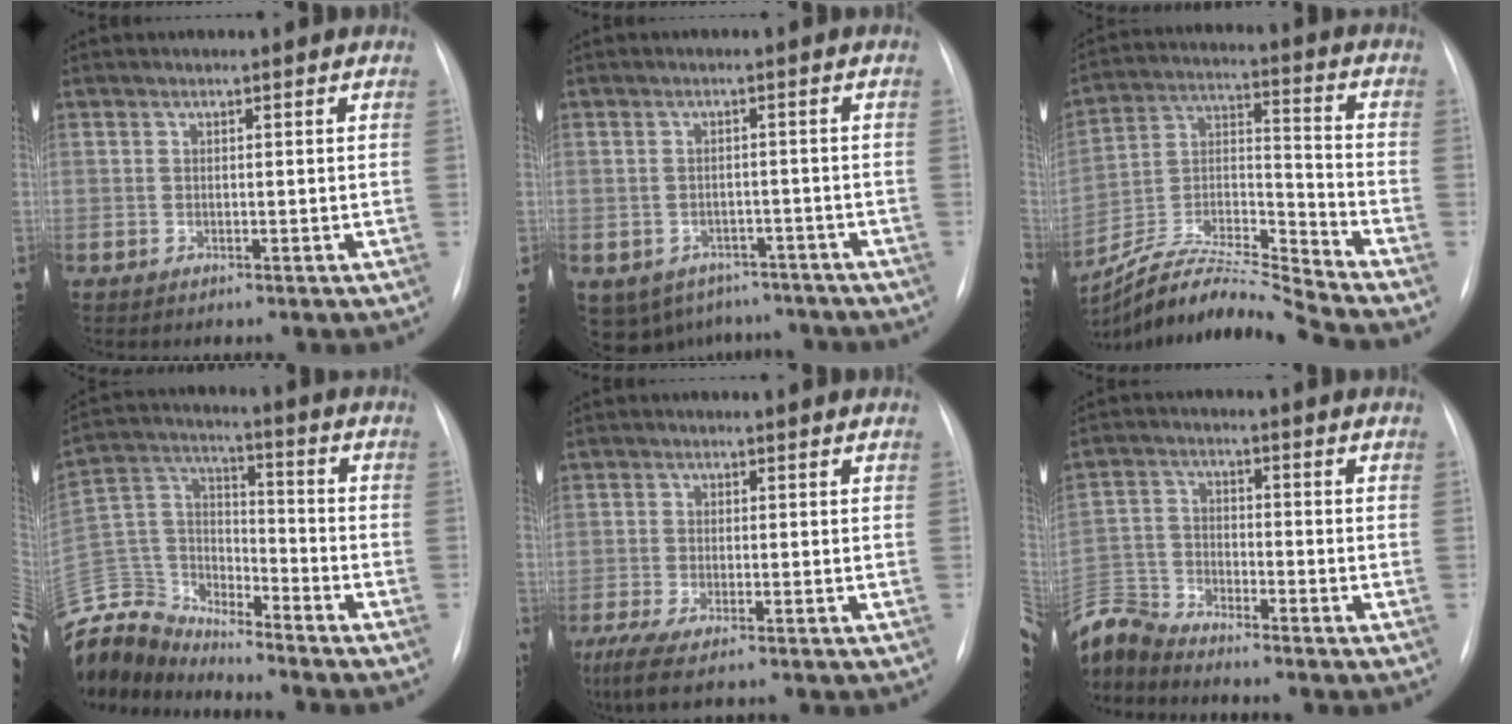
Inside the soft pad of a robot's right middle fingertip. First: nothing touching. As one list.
[{"total": 10.2, "force": [-7.1, 6.9, 2.4], "torque": [-0.050, 0.011, -0.080]}, {"total": 14.8, "force": [-14.1, -2.1, 3.8], "torque": [-0.067, 0.021, -0.263]}, {"total": 16.6, "force": [-15.9, 4.3, 2.3], "torque": [-0.072, 0.052, -0.293]}, {"total": 5.6, "force": [-4.0, 0.4, 3.8], "torque": [-0.074, -0.018, -0.071]}, {"total": 8.7, "force": [-8.6, 0.2, 1.1], "torque": [-0.039, 0.004, -0.175]}]